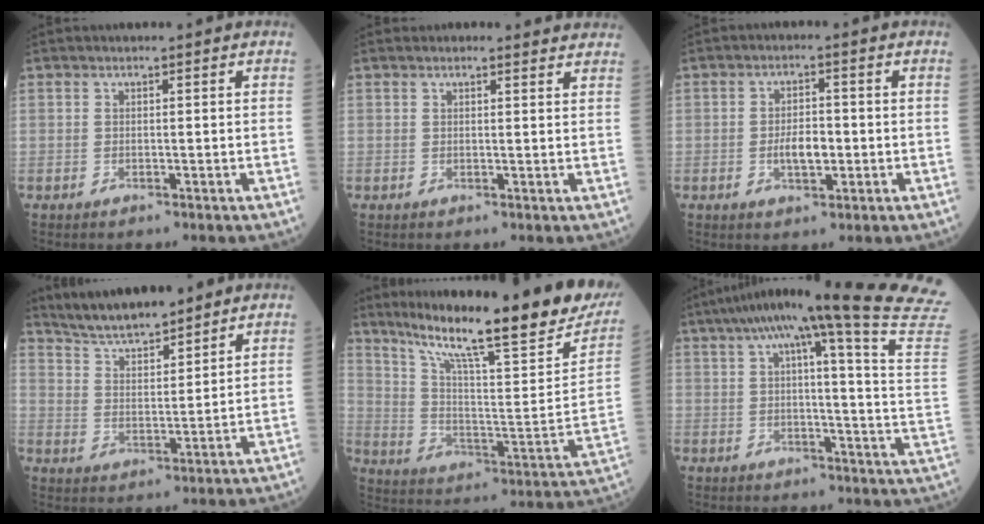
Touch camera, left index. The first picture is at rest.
{"total": 3.3, "force": [3.3, 0.6, 0.3], "torque": [-0.006, 0.000, 0.024]}
{"total": 4.1, "force": [-0.8, 1.8, 3.6], "torque": [-0.068, 0.001, -0.015]}
{"total": 9.2, "force": [8.3, 1.3, 3.6], "torque": [-0.069, 0.017, 0.155]}
{"total": 27.3, "force": [21.4, 2.1, 16.8], "torque": [-0.271, -0.051, 0.300]}
{"total": 26.6, "force": [21.6, -1.3, 15.5], "torque": [-0.214, -0.043, 0.260]}